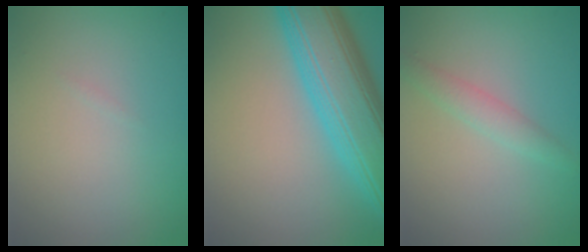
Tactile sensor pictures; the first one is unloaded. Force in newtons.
{"total": 10.4, "press": 10.4, "slide": 0.2}
{"total": 1.7, "press": 1.7, "slide": 0.1}